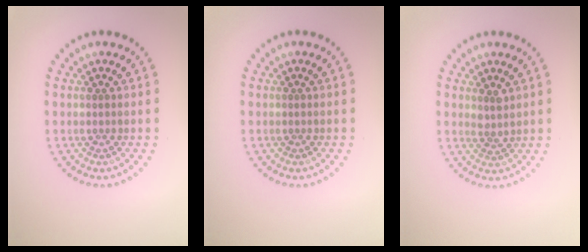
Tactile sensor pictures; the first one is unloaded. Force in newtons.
{"total": 0.0}
{"total": 1.5, "press": 1.2, "slide": 0.9}